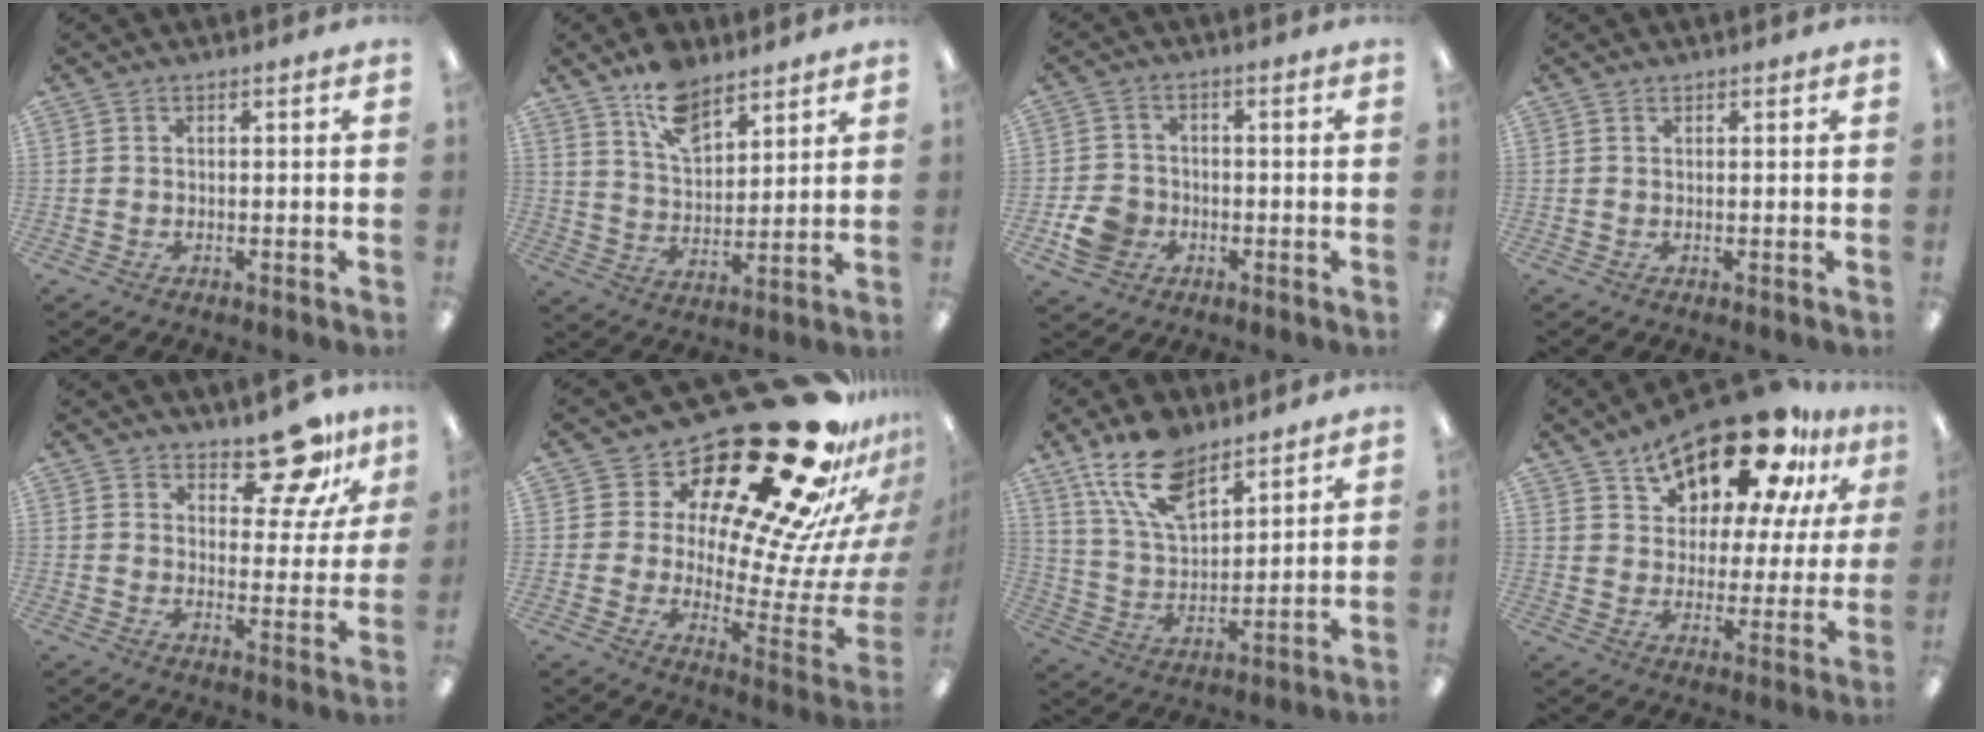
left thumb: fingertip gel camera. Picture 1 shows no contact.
{"total": 11.5, "force": [8.2, 5.8, 5.6], "torque": [-0.093, -0.042, 0.150]}
{"total": 7.0, "force": [-2.3, 5.8, 3.0], "torque": [-0.060, 0.013, -0.039]}
{"total": 0.5, "force": [0.4, 0.3, 0.1], "torque": [-0.002, 0.001, 0.008]}
{"total": 13.7, "force": [10.2, 6.0, 6.9], "torque": [-0.078, -0.071, 0.177]}
{"total": 30.5, "force": [21.1, 10.0, 19.6], "torque": [-0.245, -0.195, 0.375]}
{"total": 15.8, "force": [10.8, 7.5, 8.7], "torque": [-0.173, -0.042, 0.198]}
{"total": 20.2, "force": [15.6, 7.8, 10.1], "torque": [-0.167, -0.110, 0.268]}